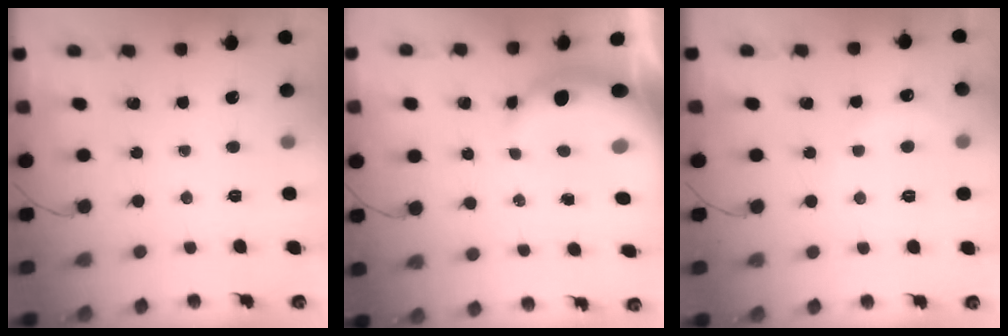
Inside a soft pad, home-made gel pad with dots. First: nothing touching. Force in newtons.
{"total": 8.2, "press": 8.0, "slide": 1.5}
{"total": 5.7, "press": 5.6, "slide": 1.0}